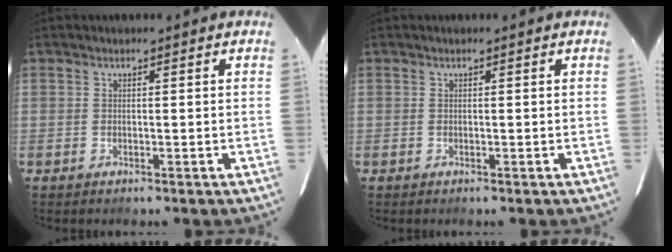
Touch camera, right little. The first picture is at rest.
{"total": 0.0}